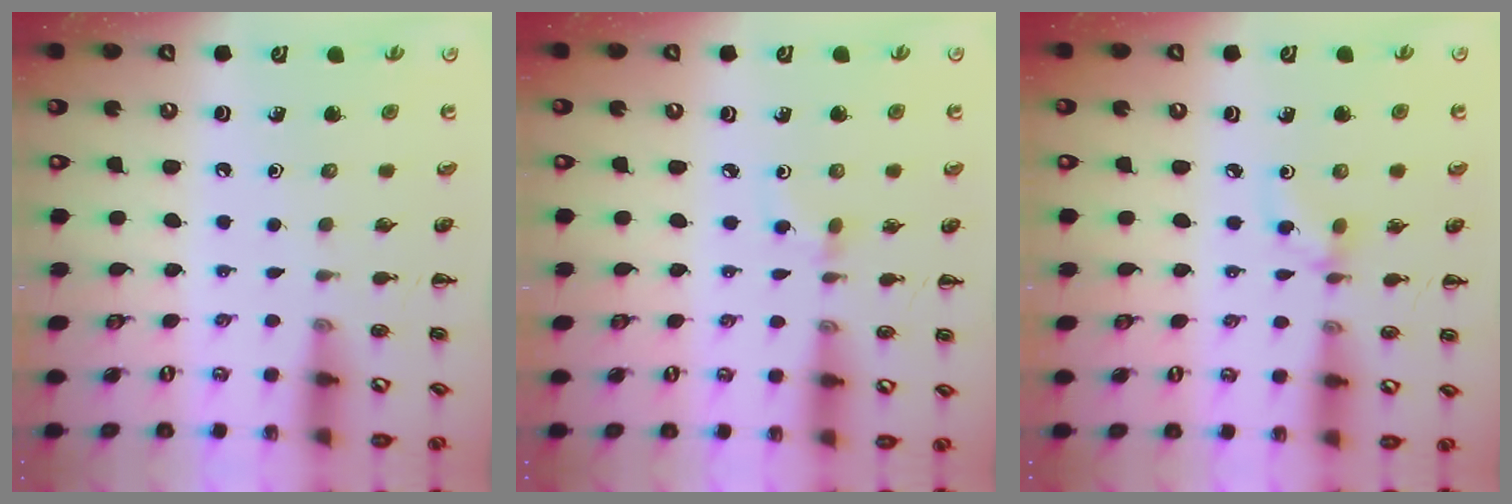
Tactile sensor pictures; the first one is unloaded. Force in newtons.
{"total": 2.3, "press": 2.1, "slide": 0.9}
{"total": 3.0, "press": 2.8, "slide": 1.2}